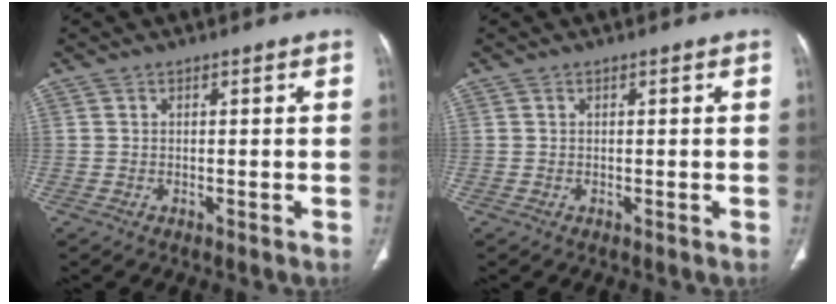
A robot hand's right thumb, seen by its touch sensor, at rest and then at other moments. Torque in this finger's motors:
{"motor_torque": [0.08, 0.08, -0.01, -0.01, 0.00]}